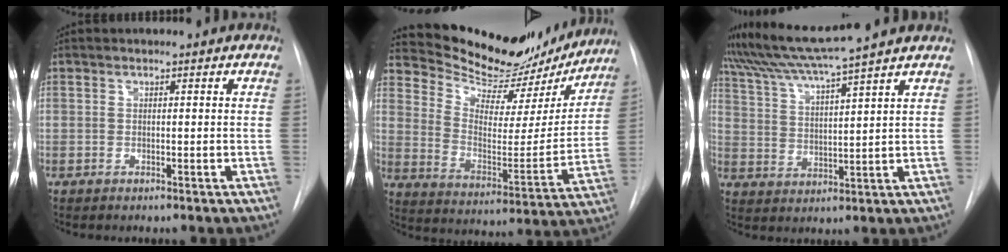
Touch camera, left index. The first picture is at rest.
{"total": 21.8, "force": [20.1, 5.7, 6.0], "torque": [-0.090, -0.026, 0.287]}
{"total": 10.4, "force": [9.4, -1.6, 4.3], "torque": [-0.082, 0.017, 0.168]}